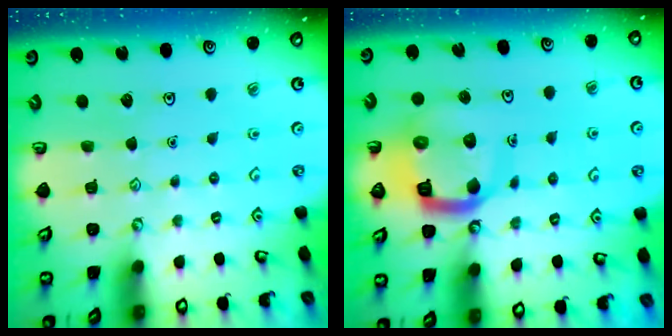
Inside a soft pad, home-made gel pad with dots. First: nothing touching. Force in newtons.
{"total": 12.4, "press": 12.3, "slide": 1.6}